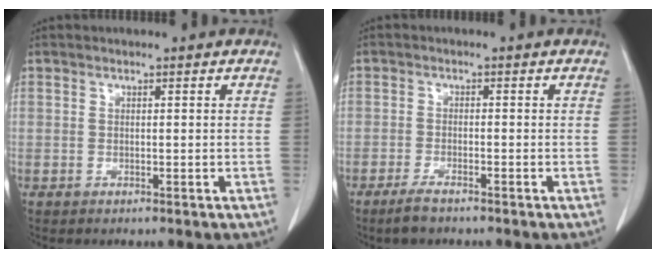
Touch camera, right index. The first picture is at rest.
{"total": 3.0, "force": [-2.3, 0.5, 1.8], "torque": [-0.044, -0.007, -0.040]}